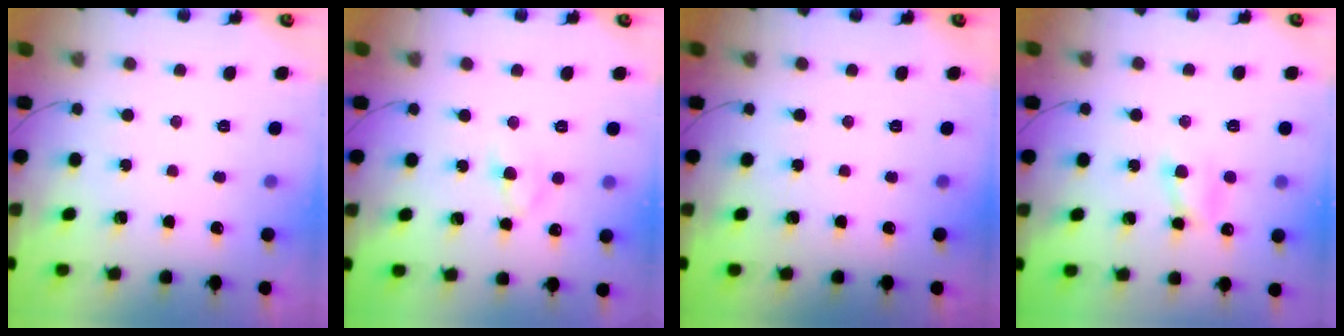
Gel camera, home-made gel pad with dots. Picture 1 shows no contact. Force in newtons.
{"total": 3.5, "press": 3.2, "slide": 1.3}
{"total": 0.0}
{"total": 5.4, "press": 5.2, "slide": 1.5}